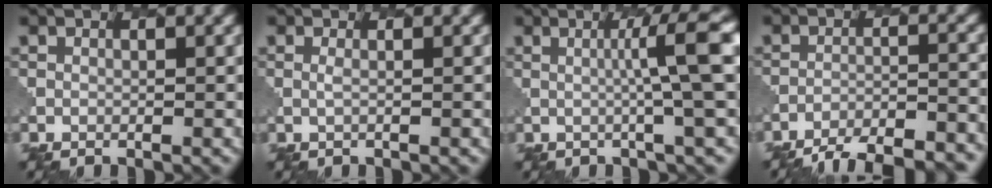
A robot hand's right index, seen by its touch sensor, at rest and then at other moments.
{"total": 0.9, "force": [0.5, 0.3, 0.7], "torque": [-0.011, -0.003, 0.006]}
{"total": 6.9, "force": [1.2, 0.6, 6.7], "torque": [-0.097, 0.010, 0.022]}
{"total": 10.1, "force": [-9.2, 2.3, 3.6], "torque": [-0.052, -0.009, -0.117]}